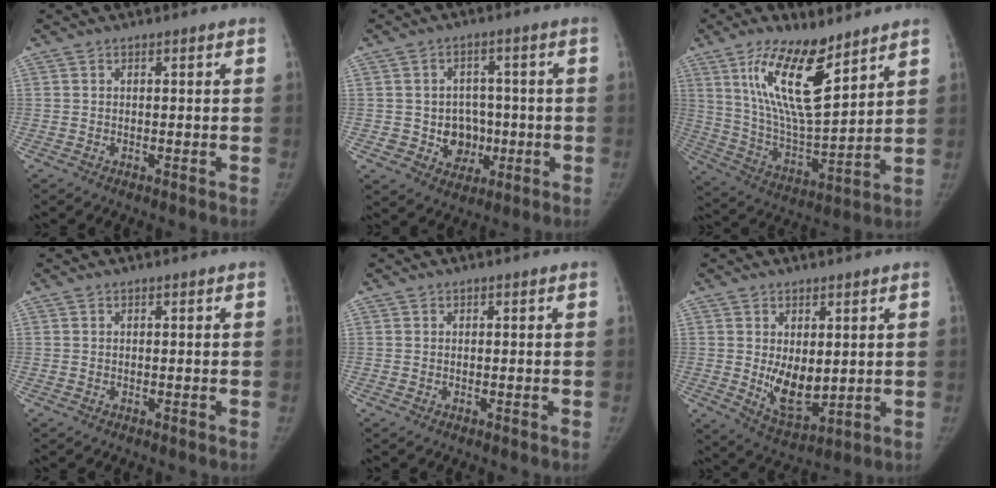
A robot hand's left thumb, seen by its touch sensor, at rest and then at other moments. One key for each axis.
{"total": 7.8, "fx": -1.1, "fy": 6.8, "fz": 3.6, "tx": -0.011, "ty": 0.012, "tz": -0.007}
{"total": 17.7, "fx": 10.1, "fy": 5.8, "fz": 13.3, "tx": -0.219, "ty": -0.060, "tz": 0.198}
{"total": 0.0}
{"total": 0.0}
{"total": 9.0, "fx": 0.7, "fy": 5.0, "fz": 7.4, "tx": -0.096, "ty": -0.025, "tz": 0.033}